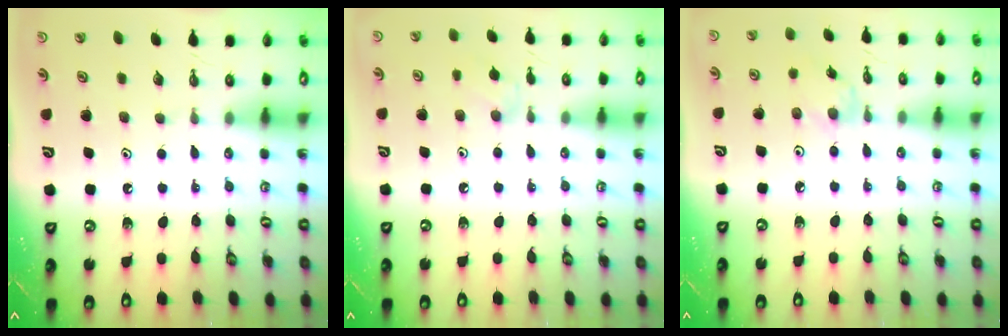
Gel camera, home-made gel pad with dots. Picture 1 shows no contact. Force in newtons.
{"total": 7.2, "press": 7.2, "slide": 0.6}
{"total": 2.1, "press": 2.1, "slide": 0.4}